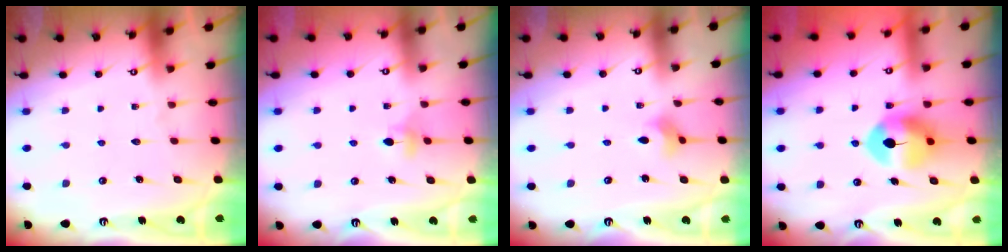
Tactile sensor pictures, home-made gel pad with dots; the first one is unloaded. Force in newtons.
{"total": 4.0, "press": 3.9, "slide": 0.8}
{"total": 2.8, "press": 2.7, "slide": 0.4}
{"total": 8.8, "press": 8.8, "slide": 0.9}